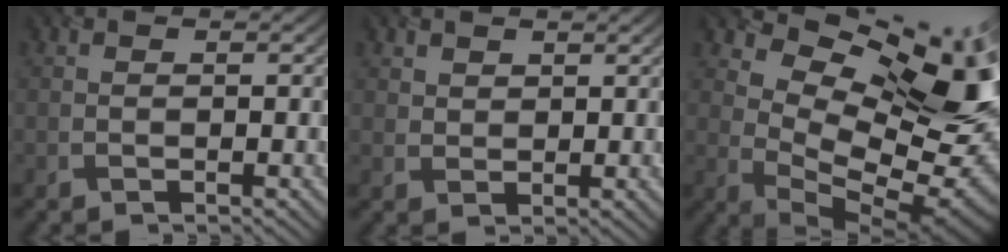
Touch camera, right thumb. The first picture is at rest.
{"total": 2.1, "force": [1.5, 1.3, 0.6], "torque": [-0.018, -0.002, 0.032]}
{"total": 15.6, "force": [5.6, 8.3, 12.0], "torque": [-0.192, 0.000, 0.104]}